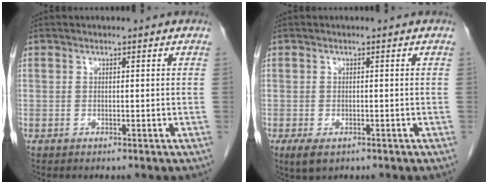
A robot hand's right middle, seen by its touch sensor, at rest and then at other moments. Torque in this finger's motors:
{"motor_torque": [0.72, -0.40, 0.03, 0.04]}